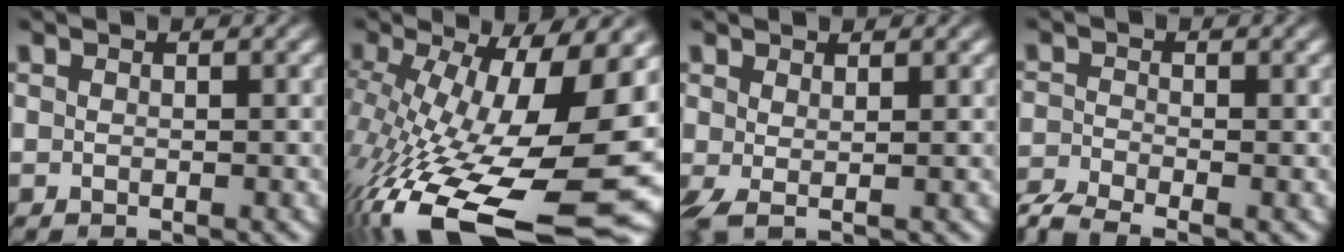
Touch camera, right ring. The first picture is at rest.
{"total": 16.4, "force": [-8.3, 6.3, 12.6], "torque": [-0.215, -0.068, -0.086]}
{"total": 1.1, "force": [0.2, -0.3, 1.0], "torque": [-0.023, -0.012, 0.014]}
{"total": 5.1, "force": [-4.1, 2.3, 1.9], "torque": [-0.032, -0.018, -0.063]}